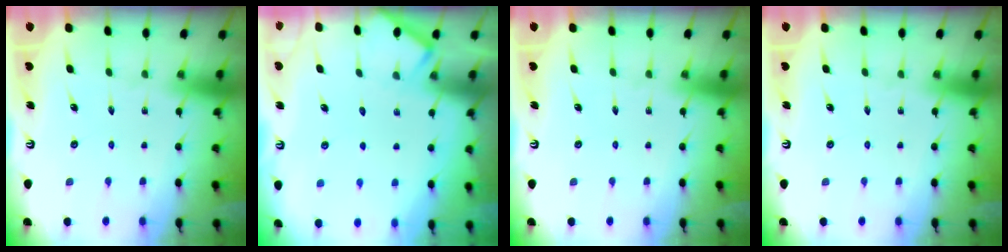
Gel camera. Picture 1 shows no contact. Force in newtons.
{"total": 5.4, "press": 5.4, "slide": 0.6}
{"total": 0.0}
{"total": 0.0}